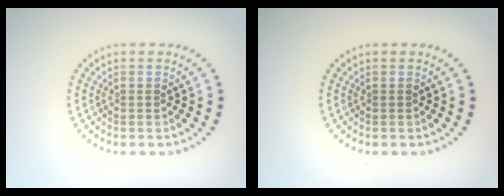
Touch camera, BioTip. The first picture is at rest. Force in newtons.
{"total": 0.0}